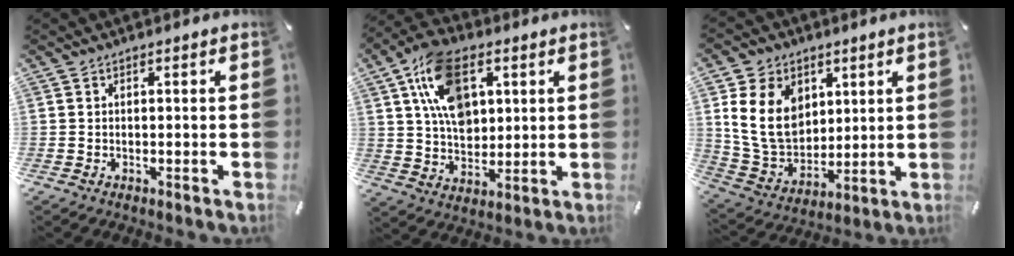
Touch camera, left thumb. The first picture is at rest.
{"total": 14.6, "force": [5.4, 9.6, 9.5], "torque": [-0.185, -0.004, 0.097]}
{"total": 14.5, "force": [4.3, 11.7, 7.5], "torque": [-0.166, -0.011, 0.083]}